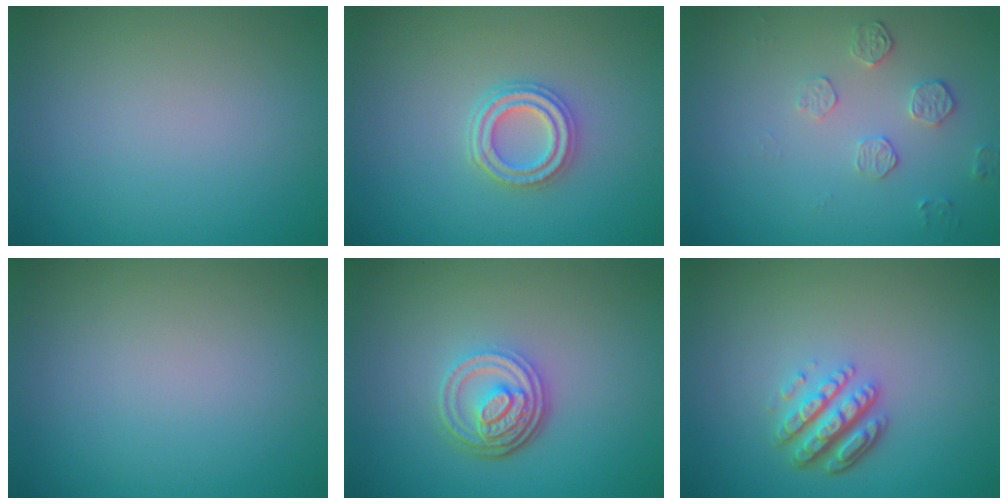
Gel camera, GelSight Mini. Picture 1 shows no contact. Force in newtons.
{"total": 2.9, "press": 2.5, "slide": 1.4}
{"total": 1.8, "press": 1.2, "slide": 1.3}
{"total": 0.0}
{"total": 4.7, "press": 3.4, "slide": 3.2}
{"total": 4.5, "press": 3.3, "slide": 3.1}